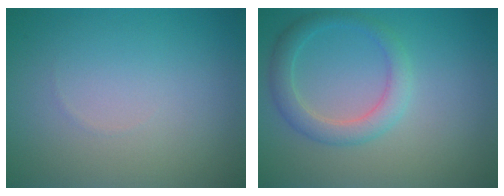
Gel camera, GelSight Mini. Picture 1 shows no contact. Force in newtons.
{"total": 2.8, "press": 2.8, "slide": 0.2}